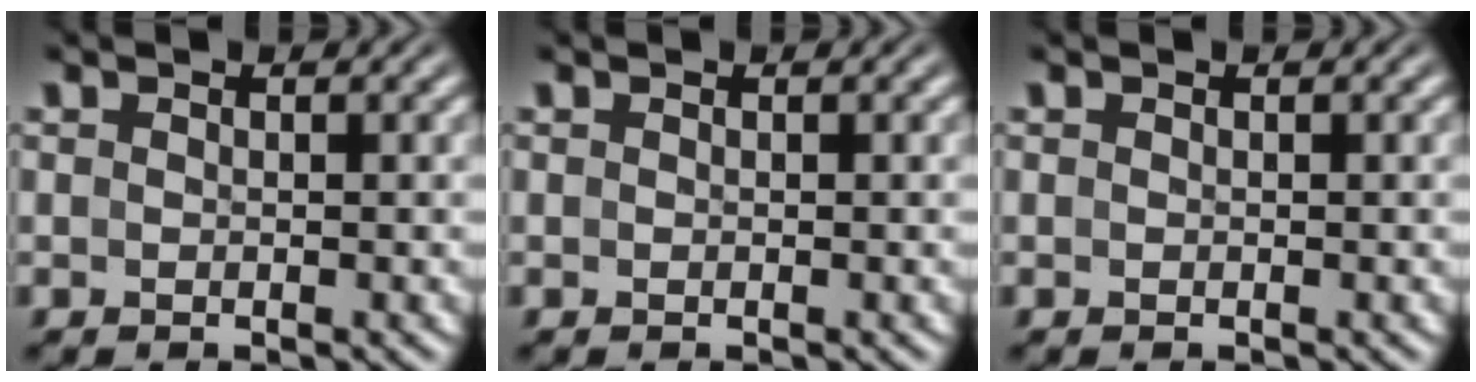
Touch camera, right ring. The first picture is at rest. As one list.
[{"total": 0.0}, {"total": 0.0}]